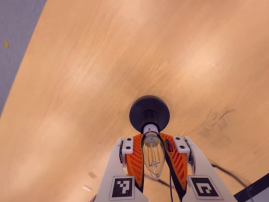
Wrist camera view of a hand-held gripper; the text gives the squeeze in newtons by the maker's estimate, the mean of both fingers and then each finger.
{"total": 17.9, "left": 23.1, "right": 12.8}